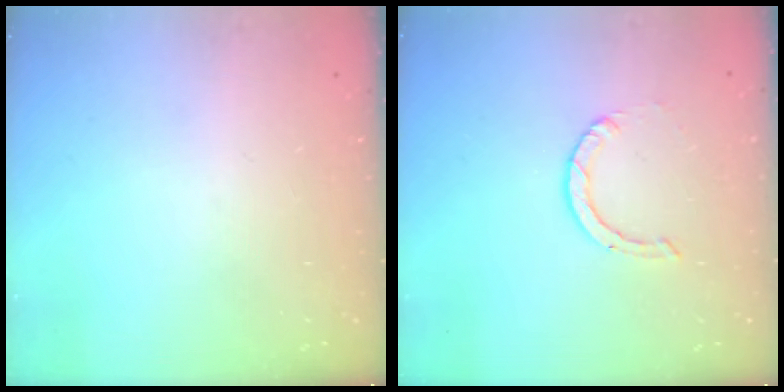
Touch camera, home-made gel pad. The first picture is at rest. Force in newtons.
{"total": 0.9, "press": 0.9, "slide": 0.1}